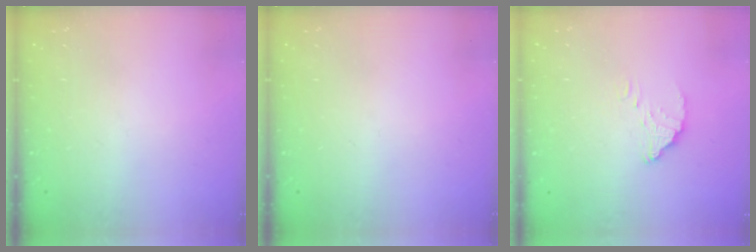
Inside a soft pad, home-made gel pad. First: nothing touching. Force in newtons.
{"total": 0.0}
{"total": 3.9, "press": 3.9, "slide": 0.2}